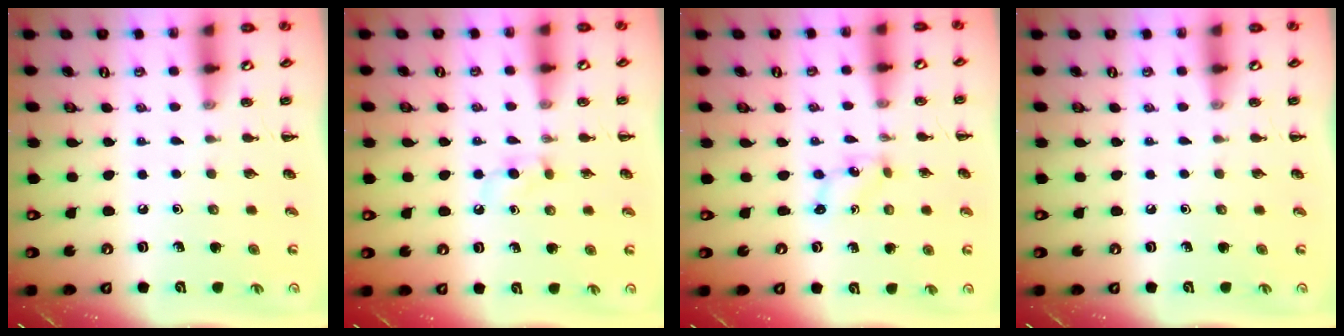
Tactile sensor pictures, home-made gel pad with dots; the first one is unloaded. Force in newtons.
{"total": 2.7, "press": 2.5, "slide": 1.2}
{"total": 1.0, "press": 0.9, "slide": 0.3}
{"total": 0.0}